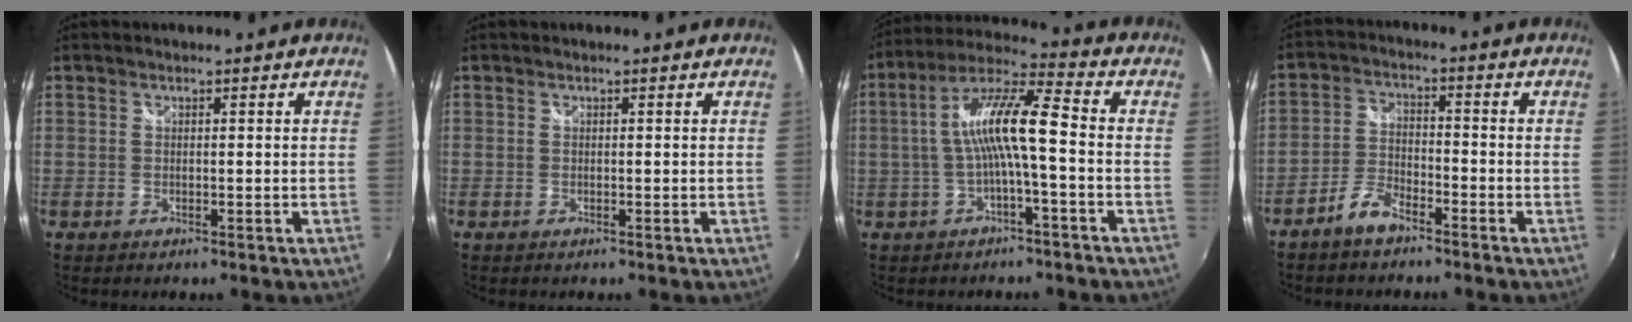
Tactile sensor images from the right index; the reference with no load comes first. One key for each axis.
{"total": 0.0}
{"total": 10.5, "fx": -1.6, "fy": 1.2, "fz": 10.3, "tx": -0.207, "ty": 0.020, "tz": -0.027}
{"total": 5.3, "fx": -4.2, "fy": 1.8, "fz": 2.6, "tx": -0.068, "ty": 0.008, "tz": -0.083}